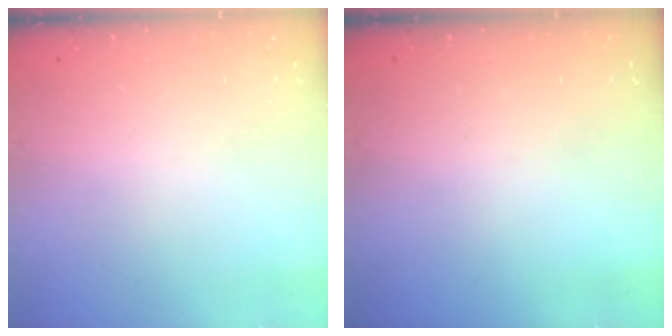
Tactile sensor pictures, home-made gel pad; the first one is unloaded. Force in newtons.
{"total": 0.0}